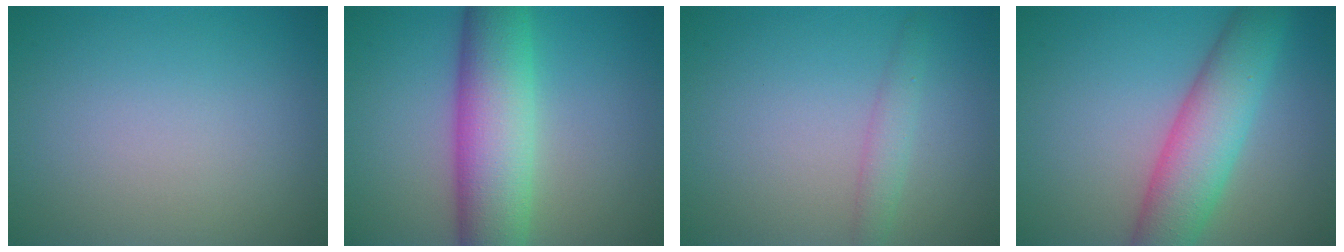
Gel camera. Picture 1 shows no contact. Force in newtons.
{"total": 8.8, "press": 8.8, "slide": 0.2}
{"total": 1.8, "press": 1.8, "slide": 0.0}
{"total": 6.7, "press": 6.7, "slide": 0.2}